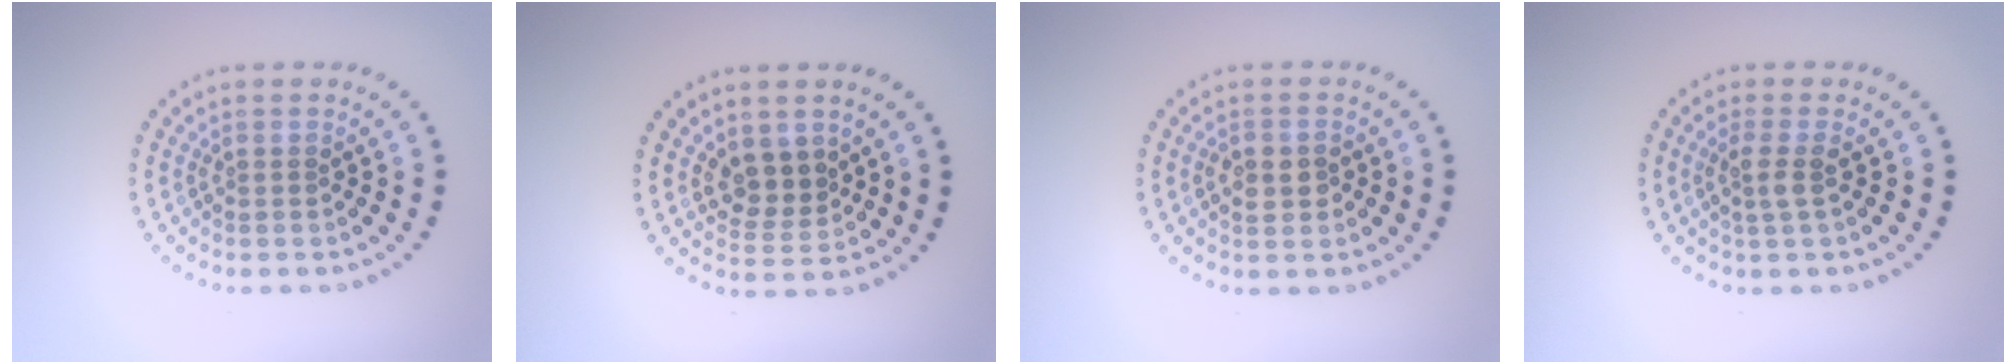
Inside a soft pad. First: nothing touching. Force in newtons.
{"total": 2.8, "press": 2.5, "slide": 1.3}
{"total": 2.1, "press": 2.1, "slide": 0.2}
{"total": 1.7, "press": 1.4, "slide": 1.0}